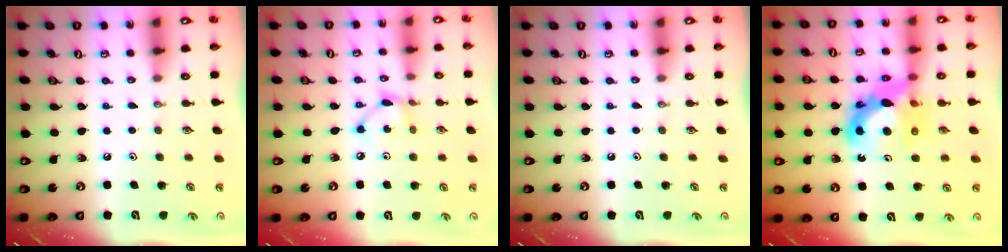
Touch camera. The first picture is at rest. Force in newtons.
{"total": 5.8, "press": 5.8, "slide": 0.2}
{"total": 0.0}
{"total": 12.9, "press": 12.9, "slide": 1.1}